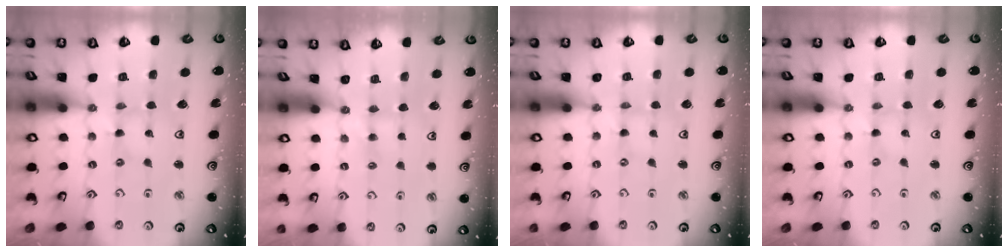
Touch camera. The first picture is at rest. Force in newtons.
{"total": 3.3, "press": 3.3, "slide": 0.4}
{"total": 0.0}
{"total": 0.0}